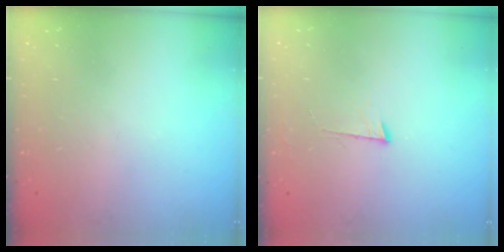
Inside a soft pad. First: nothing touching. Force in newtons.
{"total": 4.3, "press": 4.2, "slide": 0.5}